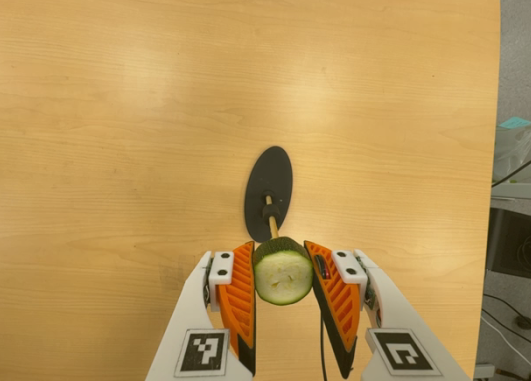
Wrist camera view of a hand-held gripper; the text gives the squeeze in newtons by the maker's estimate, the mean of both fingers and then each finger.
{"total": 9.1, "left": 8.4, "right": 9.8}